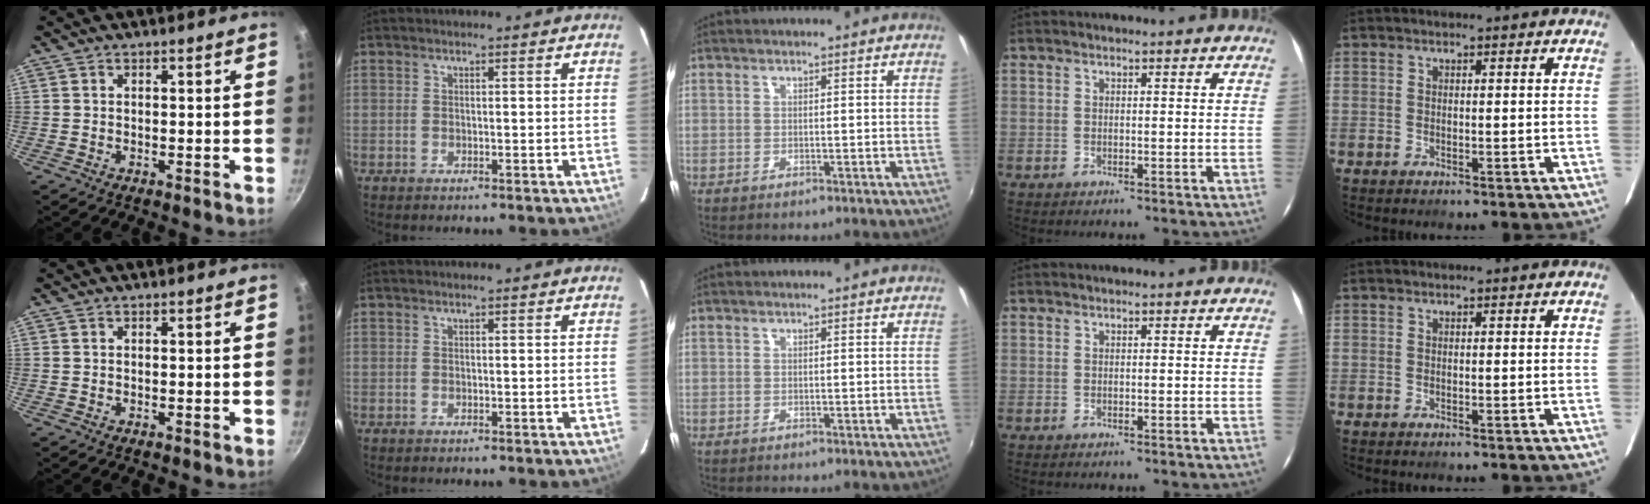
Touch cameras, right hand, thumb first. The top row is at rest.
{}